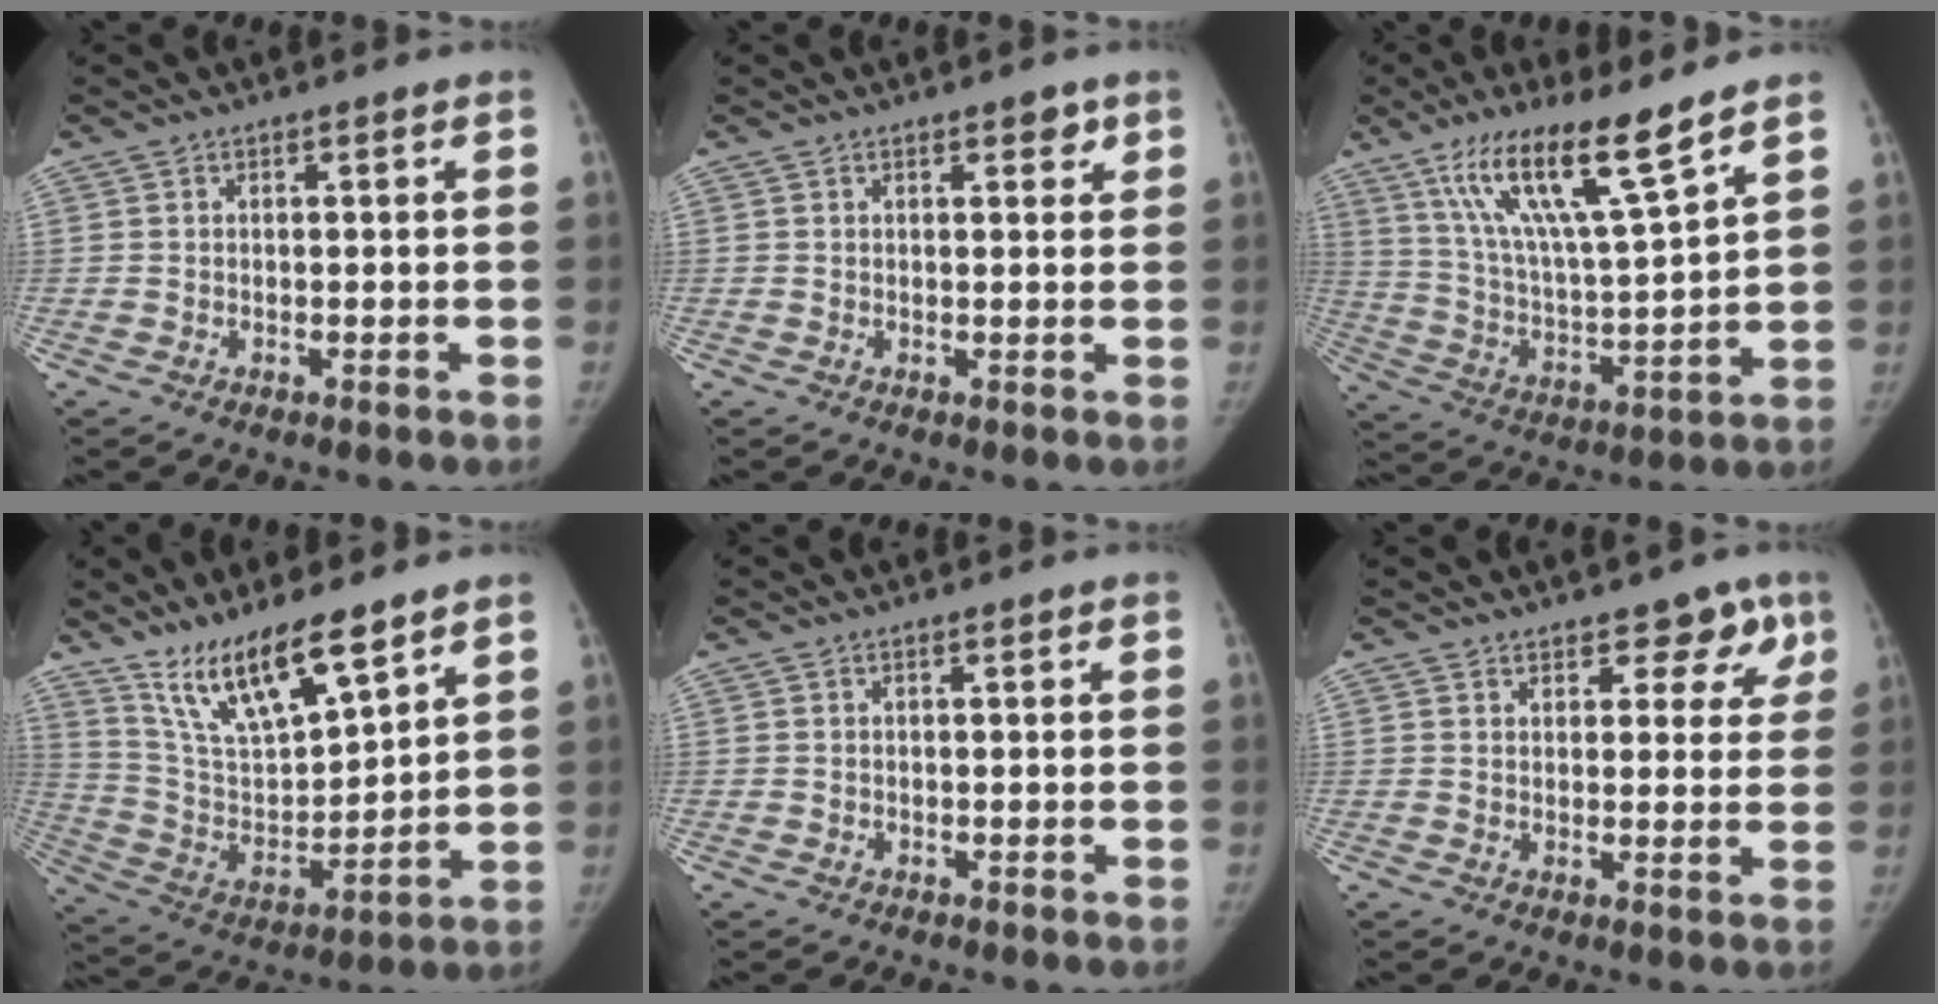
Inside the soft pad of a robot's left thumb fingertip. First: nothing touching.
{"total": 2.1, "force": [1.3, 1.0, 1.4], "torque": [-0.006, -0.005, 0.016]}
{"total": 17.4, "force": [11.3, 2.2, 13.0], "torque": [-0.225, -0.058, 0.216]}
{"total": 16.4, "force": [11.9, 4.4, 10.4], "torque": [-0.164, -0.062, 0.237]}
{"total": 0.0}
{"total": 6.1, "force": [4.0, 3.8, 2.6], "torque": [0.017, -0.015, 0.047]}